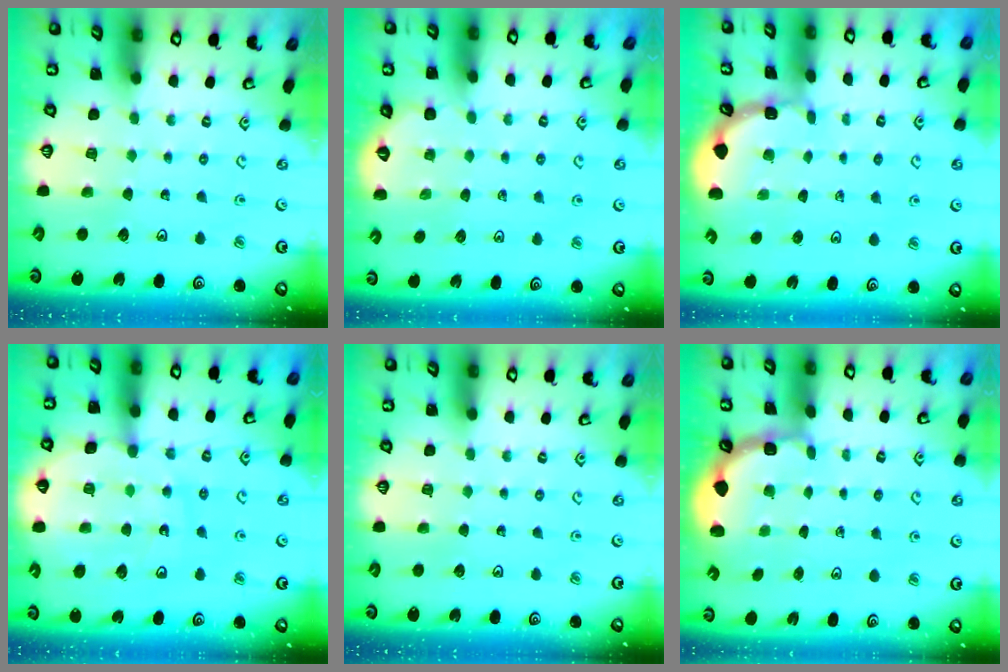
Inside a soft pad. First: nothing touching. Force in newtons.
{"total": 2.8, "press": 2.2, "slide": 1.8}
{"total": 1.0, "press": 0.9, "slide": 0.2}
{"total": 12.8, "press": 12.5, "slide": 3.1}
{"total": 0.0}
{"total": 2.4, "press": 1.8, "slide": 1.6}